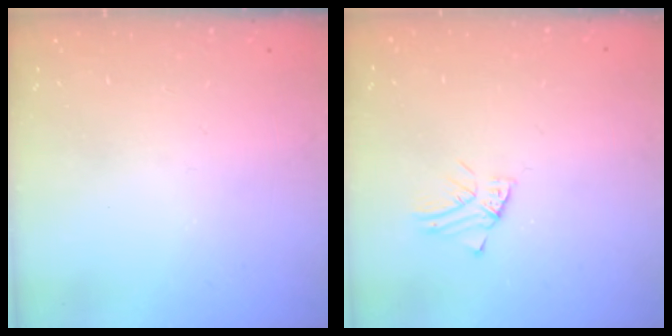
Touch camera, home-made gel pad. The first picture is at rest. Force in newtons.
{"total": 1.5, "press": 1.5, "slide": 0.0}